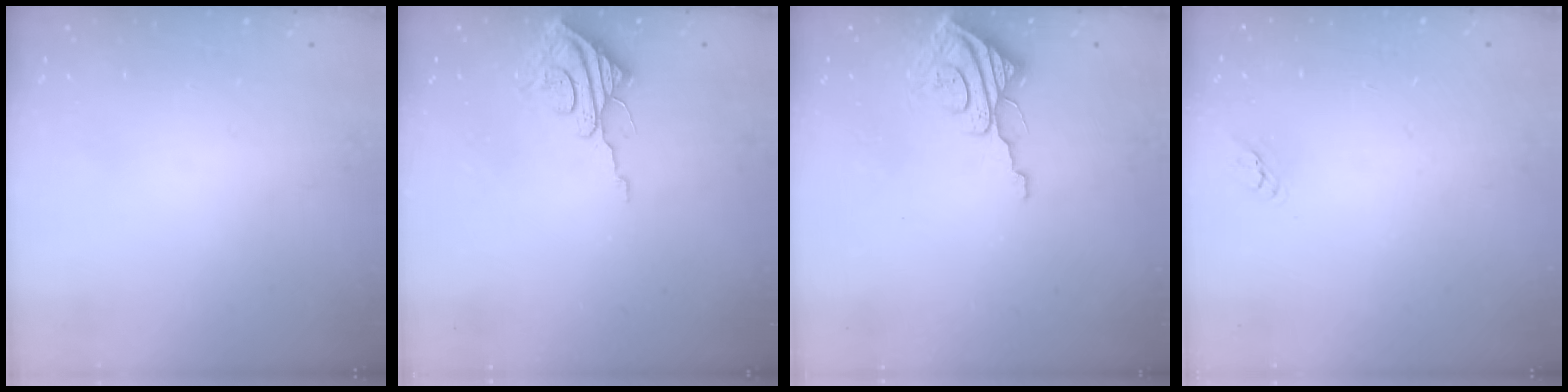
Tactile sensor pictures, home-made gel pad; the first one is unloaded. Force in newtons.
{"total": 8.1, "press": 8.1, "slide": 0.5}
{"total": 9.1, "press": 9.0, "slide": 1.0}
{"total": 2.7, "press": 2.7, "slide": 0.1}